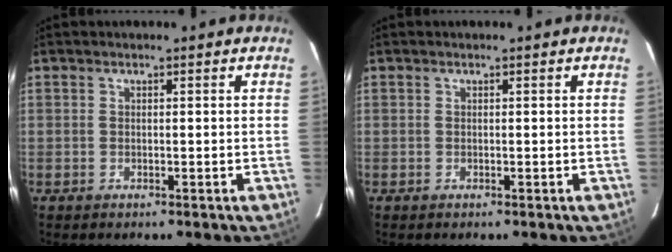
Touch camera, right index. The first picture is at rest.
{"total": 0.0}